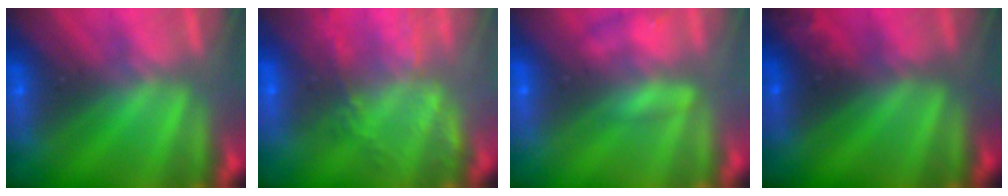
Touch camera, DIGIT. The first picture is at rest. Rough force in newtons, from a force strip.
{"total": 7.6}
{"total": 2.3}
{"total": 2.4}